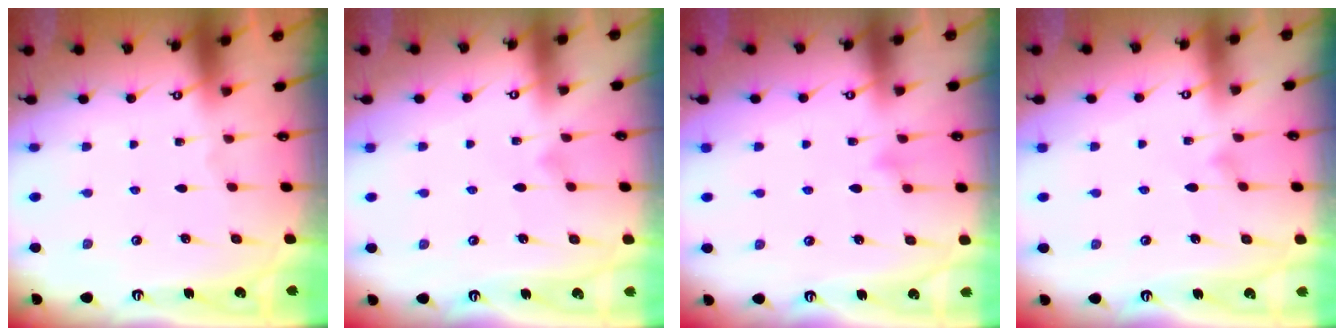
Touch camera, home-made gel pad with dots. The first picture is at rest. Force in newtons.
{"total": 5.0, "press": 4.9, "slide": 0.3}
{"total": 5.9, "press": 5.9, "slide": 0.3}
{"total": 7.5, "press": 7.5, "slide": 0.4}